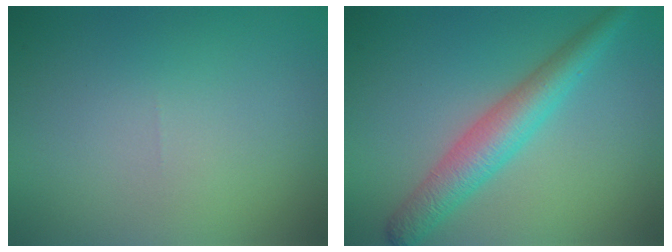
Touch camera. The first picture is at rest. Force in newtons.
{"total": 4.5, "press": 4.5, "slide": 0.1}